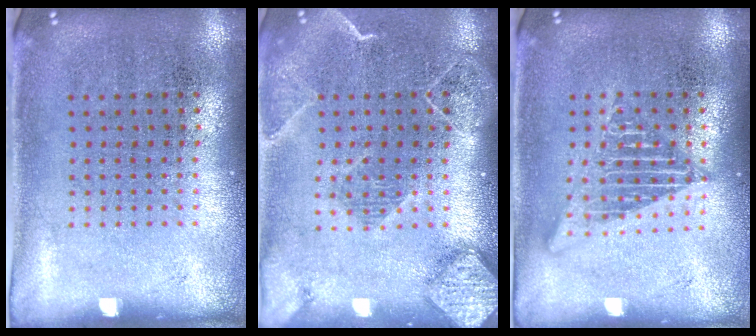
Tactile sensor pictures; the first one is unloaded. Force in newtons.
{"total": 2.2, "press": 2.0, "slide": 1.1}
{"total": 2.8, "press": 2.8, "slide": 0.3}